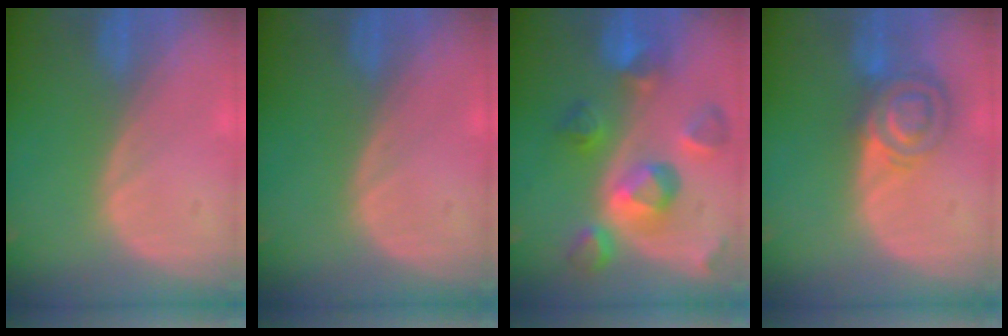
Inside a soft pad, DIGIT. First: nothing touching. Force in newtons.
{"total": 0.0}
{"total": 10.4, "press": 9.2, "slide": 4.9}
{"total": 7.4, "press": 6.3, "slide": 3.9}